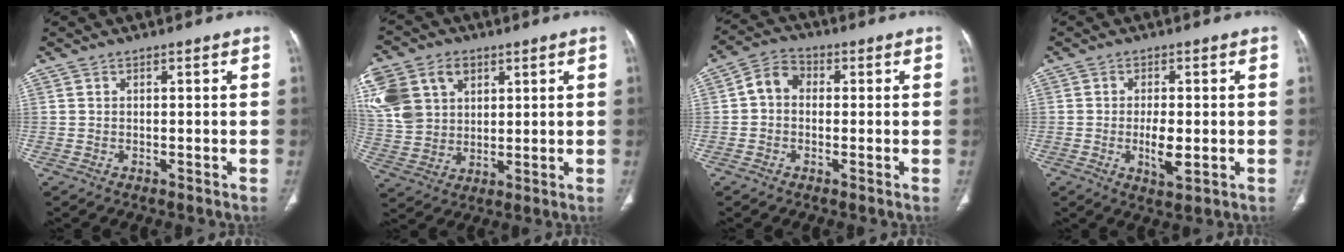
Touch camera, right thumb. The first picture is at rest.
{"total": 19.1, "force": [7.2, 14.4, 10.2], "torque": [-0.241, 0.022, 0.149]}
{"total": 5.4, "force": [0.1, 4.3, 3.3], "torque": [-0.046, 0.016, -0.012]}
{"total": 5.4, "force": [-0.8, 2.0, 4.9], "torque": [-0.085, -0.009, -0.012]}